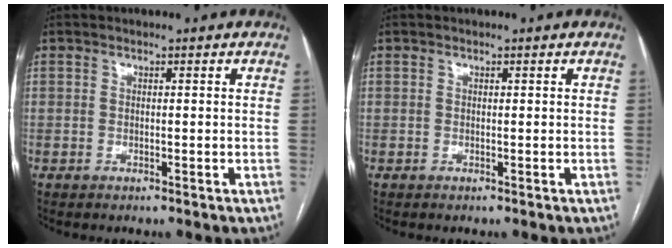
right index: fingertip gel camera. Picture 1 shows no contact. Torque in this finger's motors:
{"motor_torque": [0.06, -0.12, 0.00, 0.00]}